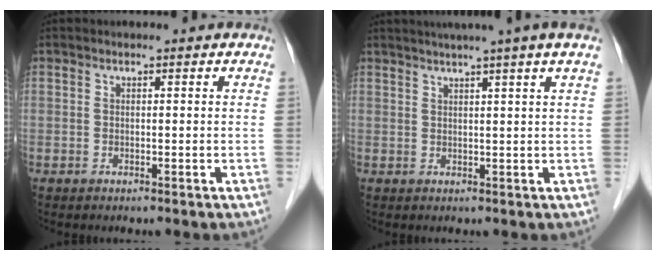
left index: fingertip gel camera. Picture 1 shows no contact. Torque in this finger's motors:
{"motor_torque": [0.38, -0.48, 0.70, 0.16]}